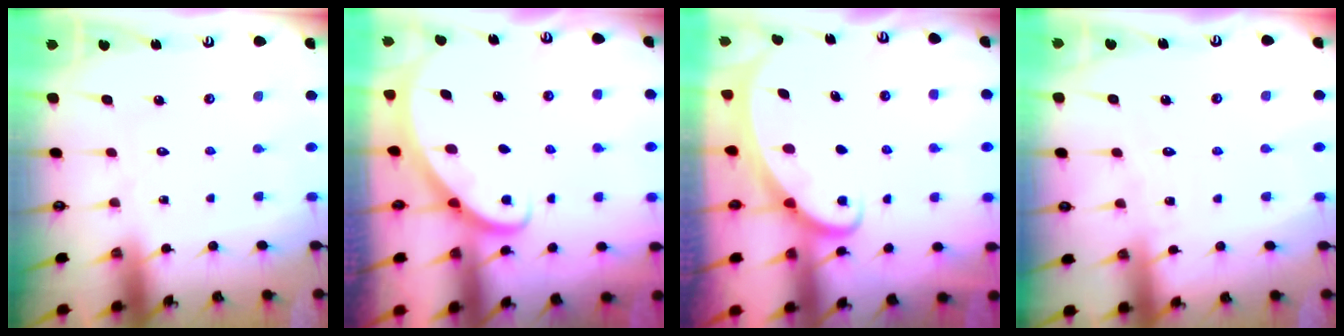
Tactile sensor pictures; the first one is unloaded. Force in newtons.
{"total": 2.8, "press": 2.8, "slide": 0.2}
{"total": 2.1, "press": 2.1, "slide": 0.2}
{"total": 4.8, "press": 4.8, "slide": 0.5}